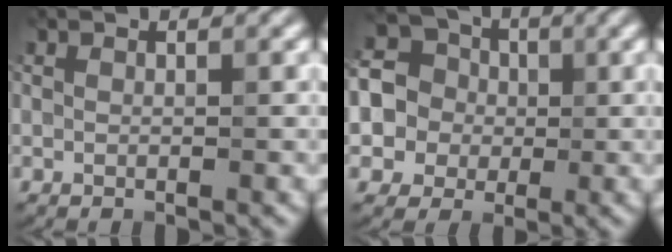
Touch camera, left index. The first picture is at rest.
{"total": 6.8, "force": [1.0, 6.3, 2.4], "torque": [-0.052, 0.029, -0.013]}